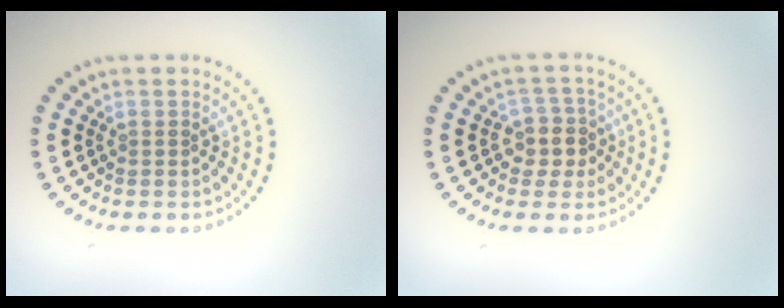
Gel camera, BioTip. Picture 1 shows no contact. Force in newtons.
{"total": 2.8, "press": 2.4, "slide": 1.4}